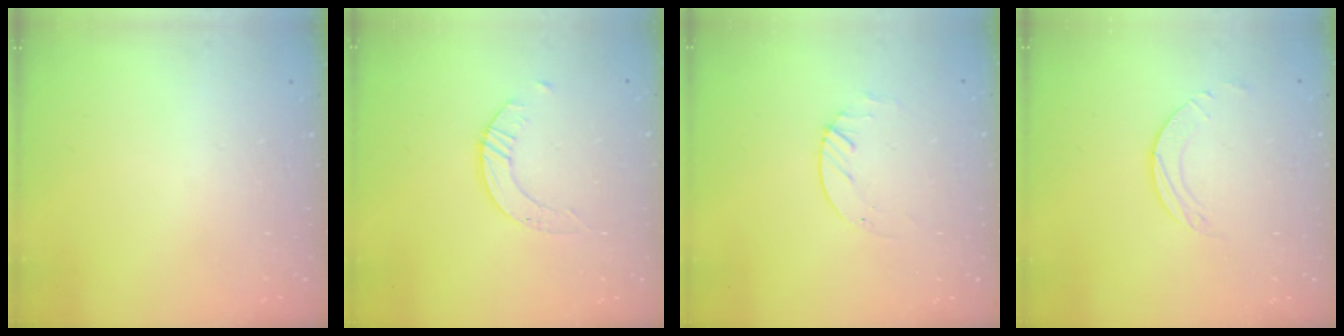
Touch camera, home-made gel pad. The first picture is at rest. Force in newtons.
{"total": 2.6, "press": 2.5, "slide": 0.3}
{"total": 1.7, "press": 1.7, "slide": 0.2}
{"total": 2.0, "press": 1.9, "slide": 0.3}